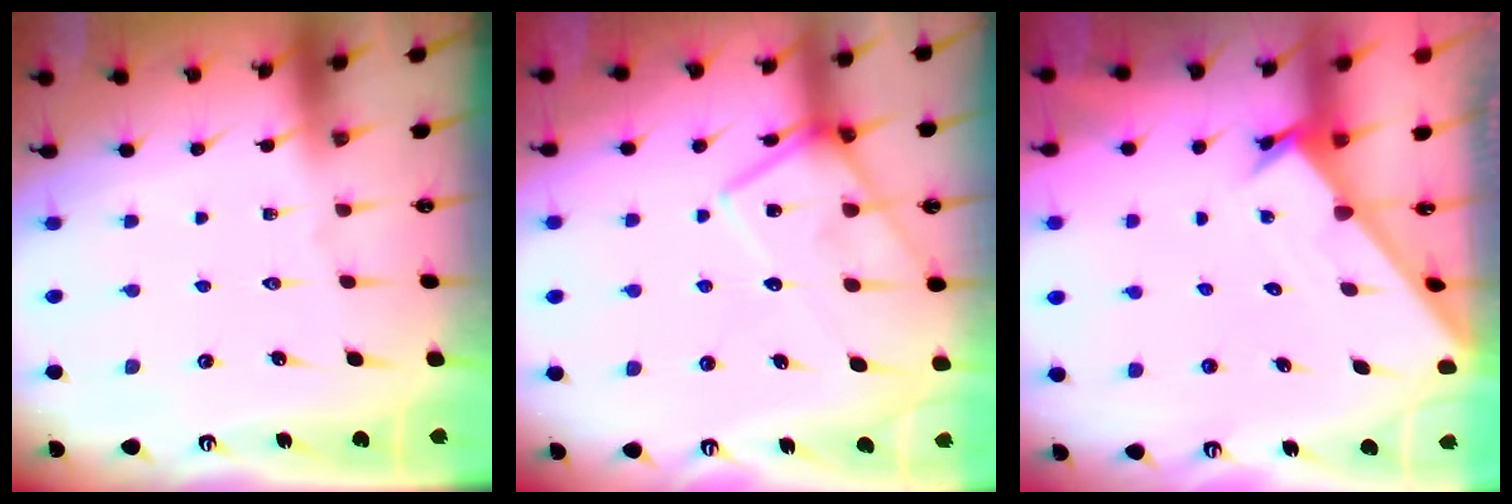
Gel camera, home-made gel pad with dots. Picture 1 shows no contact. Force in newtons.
{"total": 13.1, "press": 13.1, "slide": 0.9}
{"total": 1.7, "press": 1.7, "slide": 0.1}